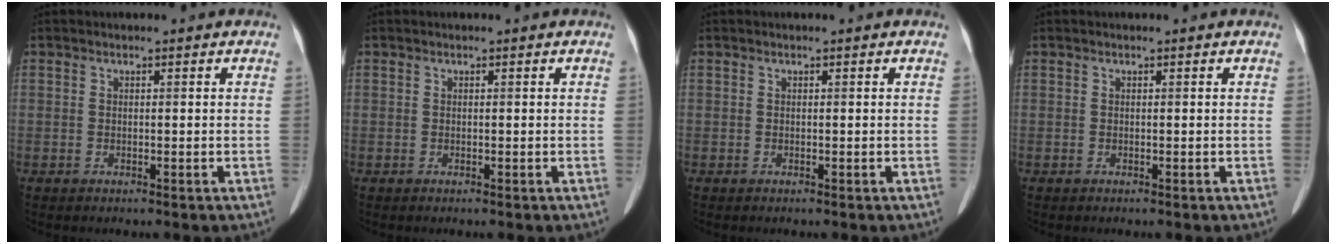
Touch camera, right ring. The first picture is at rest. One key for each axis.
{"total": 0.0}
{"total": 0.0}
{"total": 0.0}